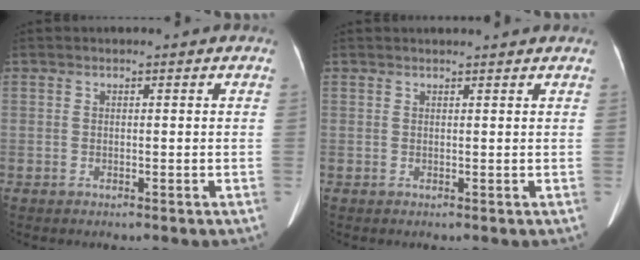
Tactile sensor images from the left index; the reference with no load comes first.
{"total": 2.7, "force": [2.6, -0.2, 0.7], "torque": [-0.011, 0.013, 0.033]}